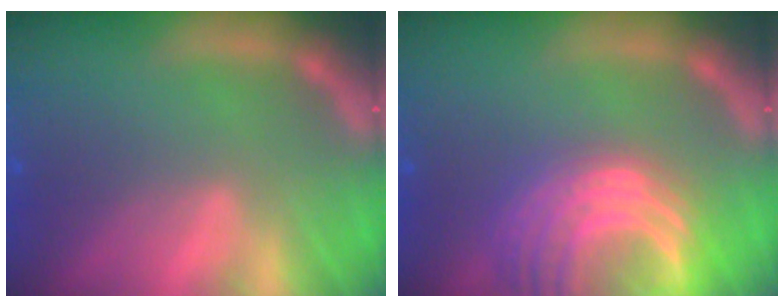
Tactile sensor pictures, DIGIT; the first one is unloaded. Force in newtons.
{"total": 10.0}